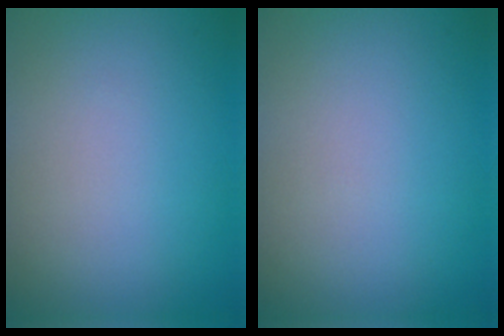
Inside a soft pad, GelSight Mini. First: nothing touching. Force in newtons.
{"total": 0.0}